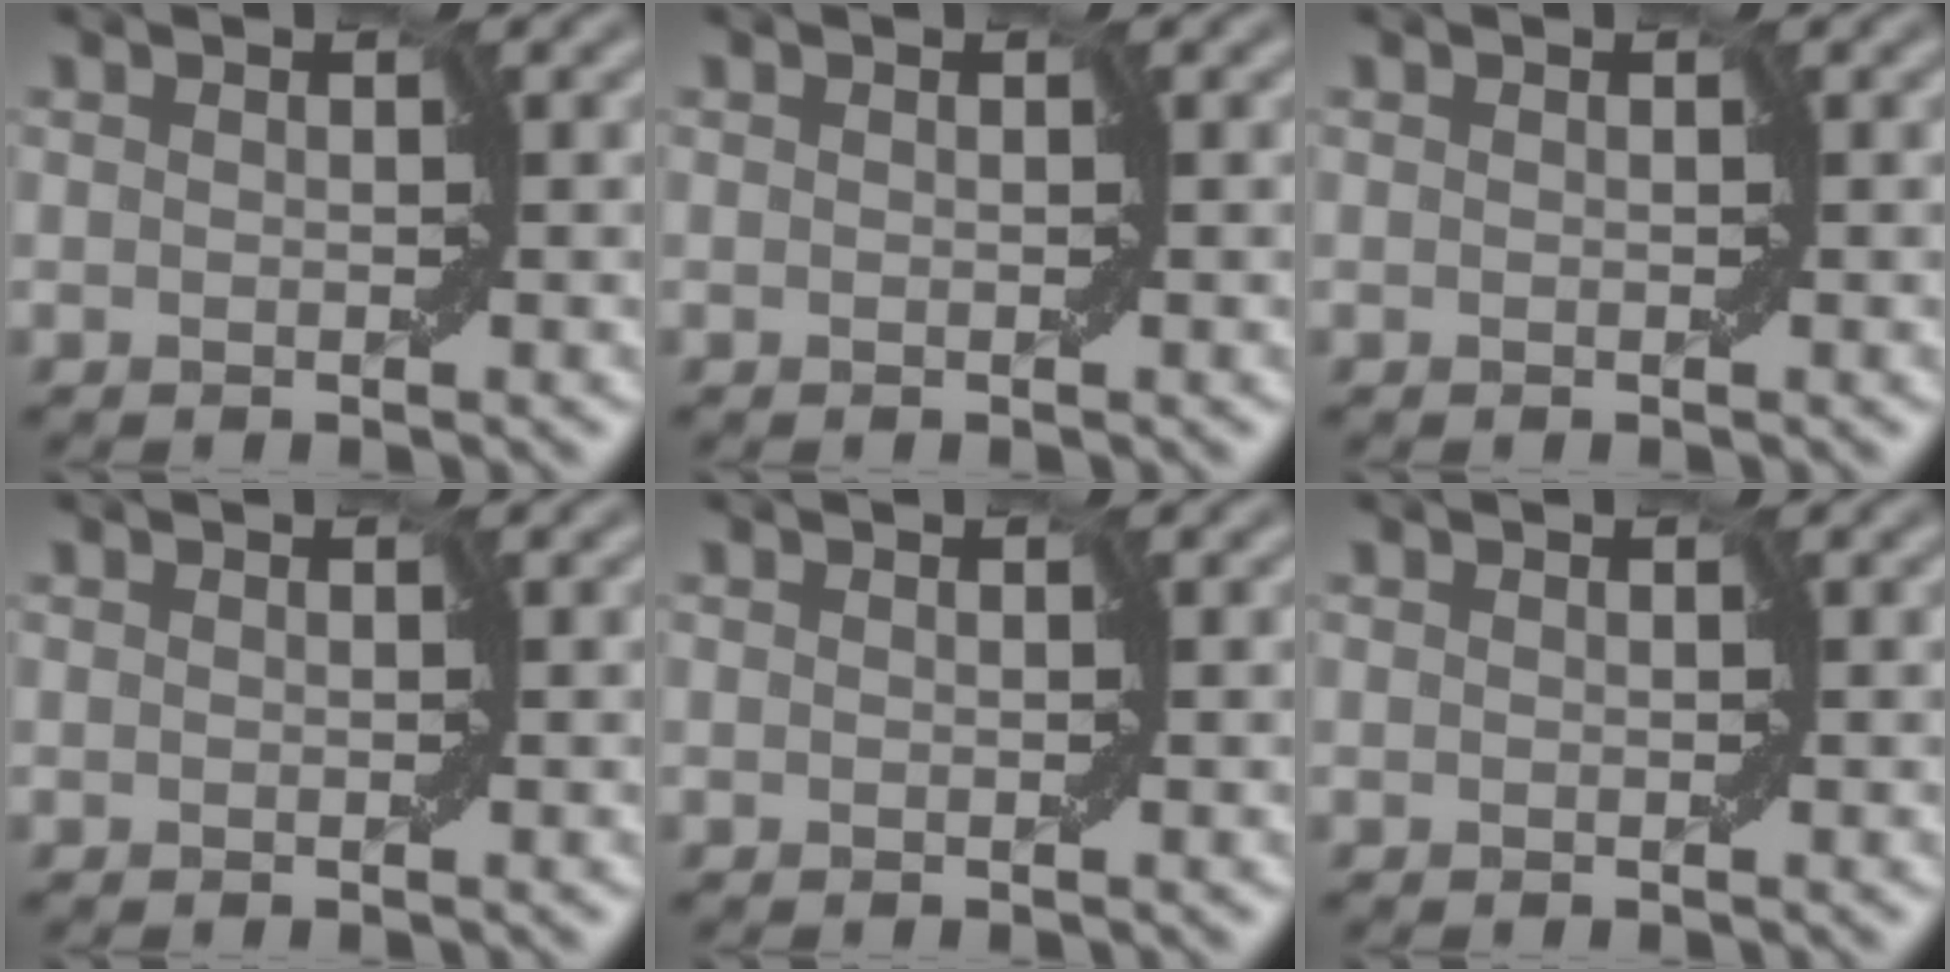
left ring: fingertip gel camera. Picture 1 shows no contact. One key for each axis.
{"total": 0.0}
{"total": 0.0}
{"total": 0.0}
{"total": 0.0}
{"total": 0.0}